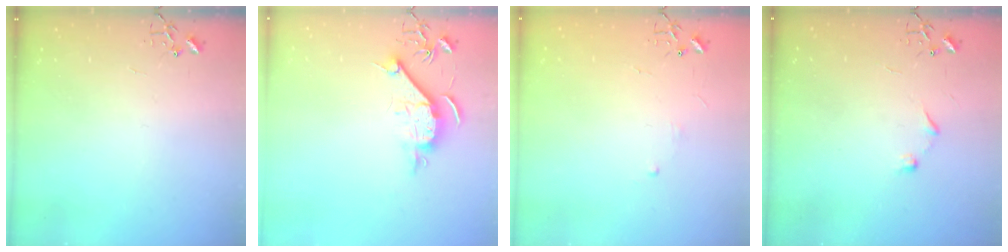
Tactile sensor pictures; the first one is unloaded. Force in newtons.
{"total": 9.5, "press": 9.5, "slide": 0.9}
{"total": 2.9, "press": 2.8, "slide": 0.5}
{"total": 6.7, "press": 6.7, "slide": 0.7}